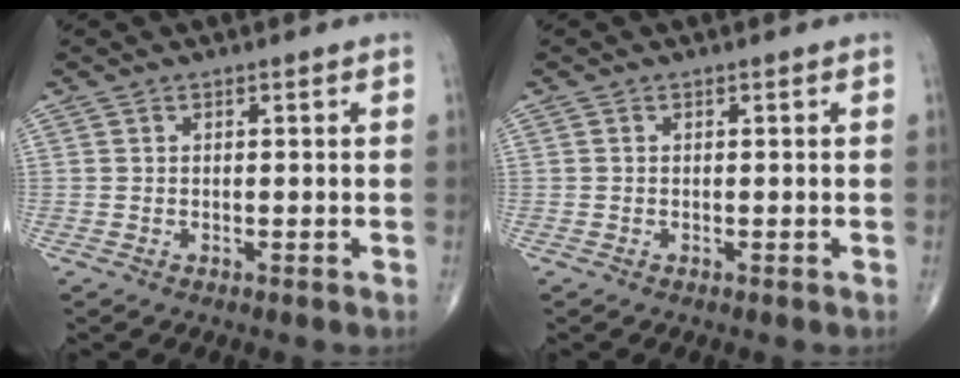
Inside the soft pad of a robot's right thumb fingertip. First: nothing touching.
{"total": 0.0}